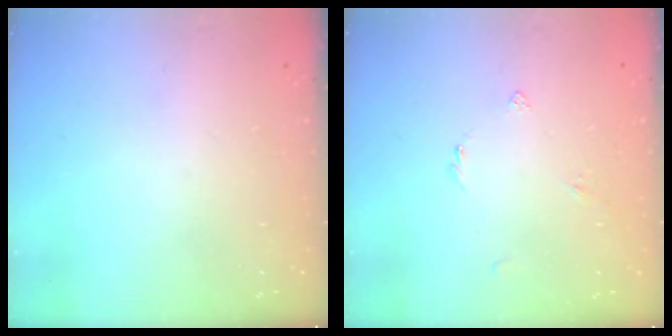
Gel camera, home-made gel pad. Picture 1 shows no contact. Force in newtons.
{"total": 2.8, "press": 2.7, "slide": 0.6}